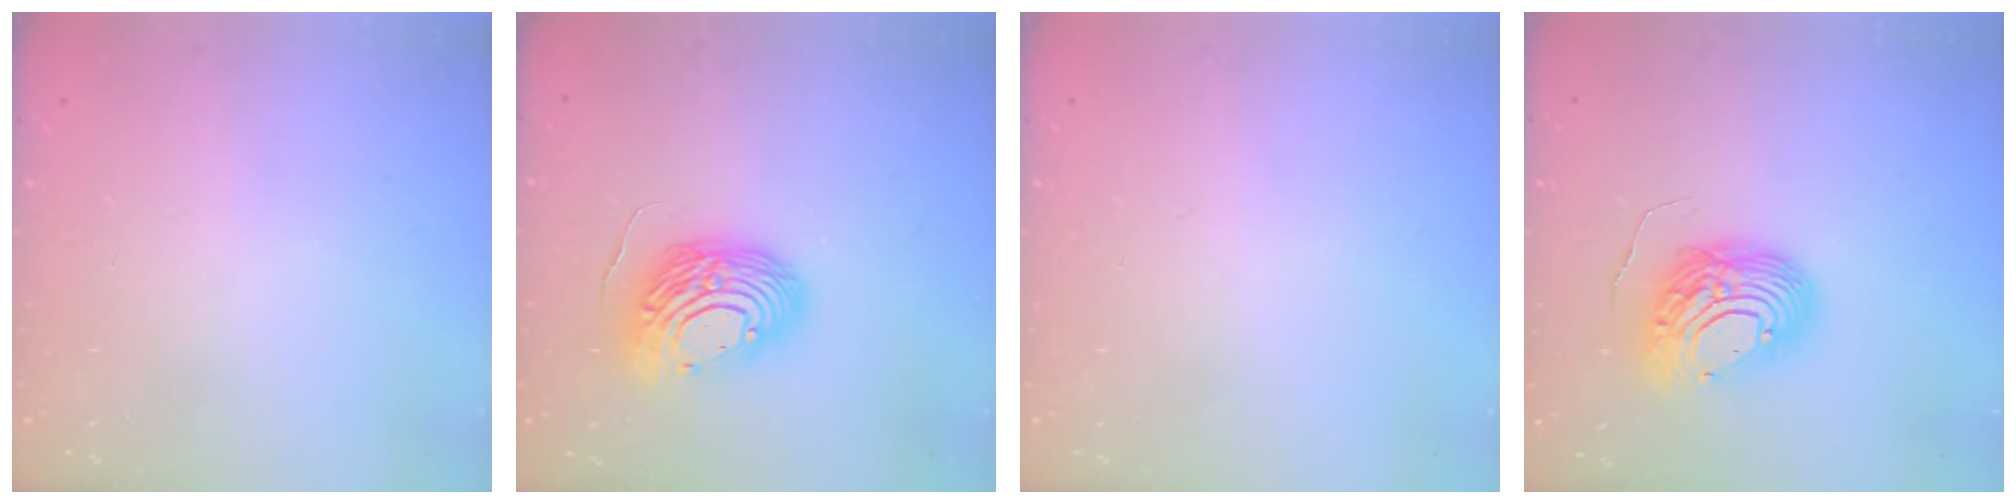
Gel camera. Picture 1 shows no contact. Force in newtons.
{"total": 13.9, "press": 13.7, "slide": 2.3}
{"total": 0.0}
{"total": 12.0, "press": 12.0, "slide": 1.1}